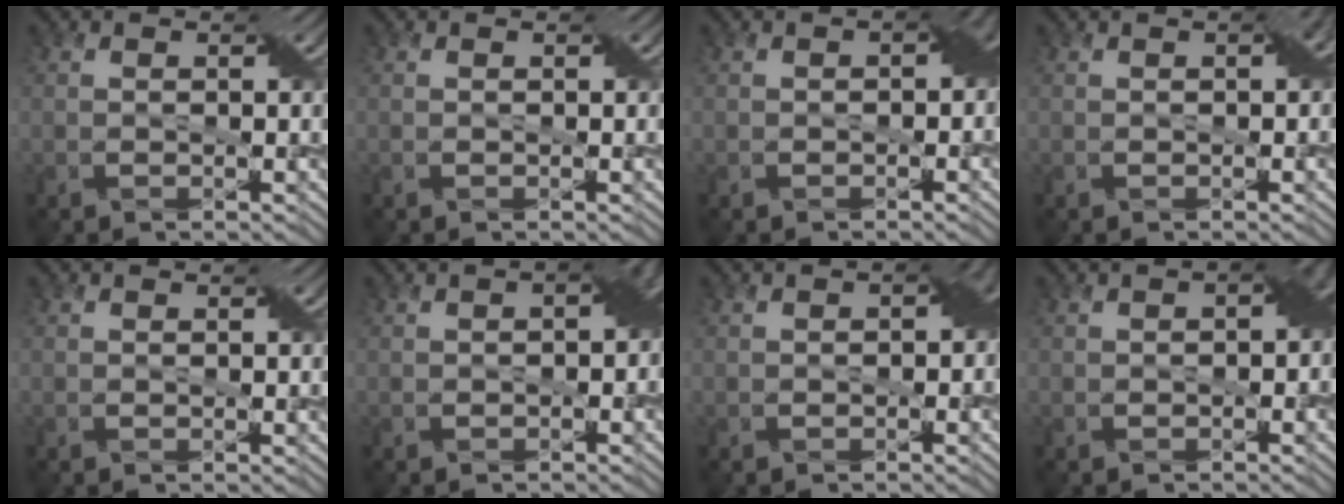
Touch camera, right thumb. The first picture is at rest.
{"total": 0.0}
{"total": 2.9, "force": [-0.4, 1.9, 2.2], "torque": [-0.024, -0.004, -0.008]}
{"total": 2.2, "force": [0.2, 1.1, 1.9], "torque": [-0.023, 0.006, 0.008]}
{"total": 0.0}
{"total": 4.2, "force": [-0.4, 2.5, 3.4], "torque": [-0.038, 0.000, -0.007]}
{"total": 3.0, "force": [-0.4, 1.9, 2.2], "torque": [-0.026, -0.005, -0.009]}
{"total": 4.1, "force": [-0.5, 2.4, 3.3], "torque": [-0.036, -0.001, -0.008]}